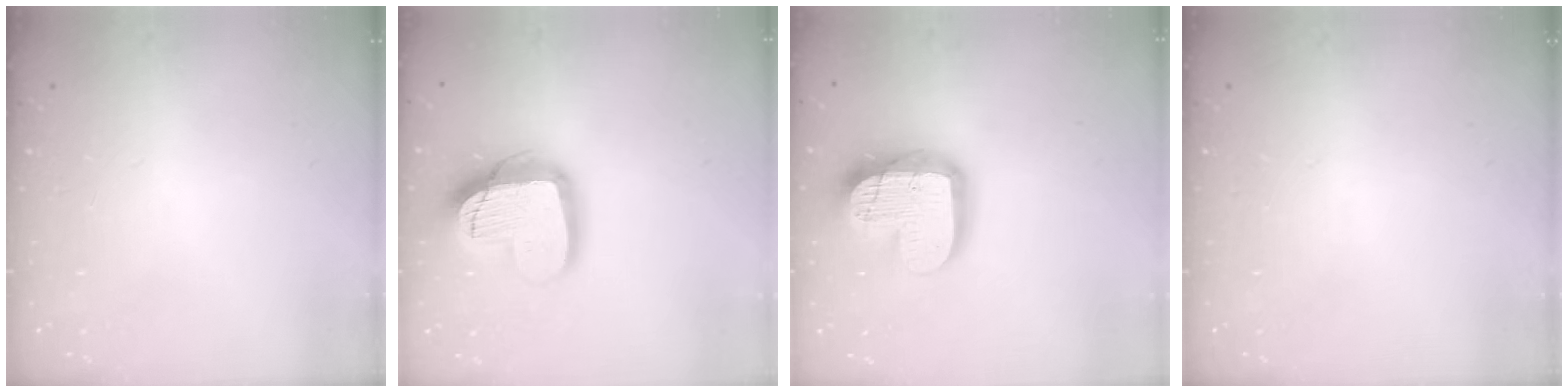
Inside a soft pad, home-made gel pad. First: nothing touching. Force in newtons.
{"total": 17.4, "press": 17.4, "slide": 1.4}
{"total": 16.9, "press": 16.9, "slide": 1.3}
{"total": 0.0}